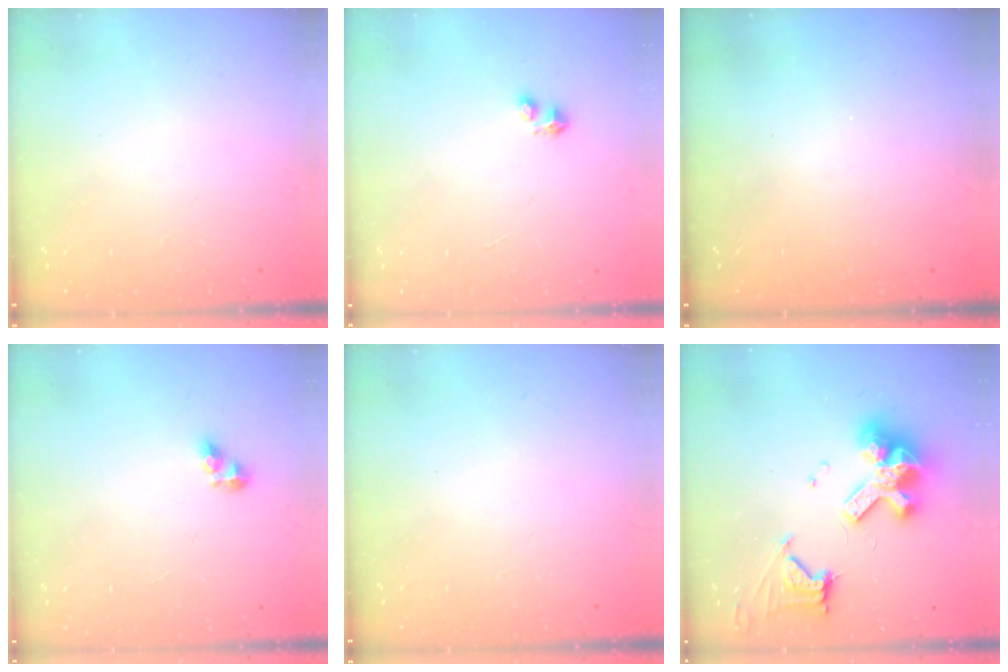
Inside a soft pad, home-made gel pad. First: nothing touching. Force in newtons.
{"total": 3.5, "press": 3.4, "slide": 0.5}
{"total": 0.0}
{"total": 5.0, "press": 5.0, "slide": 0.5}
{"total": 0.0}
{"total": 15.0, "press": 14.9, "slide": 1.9}